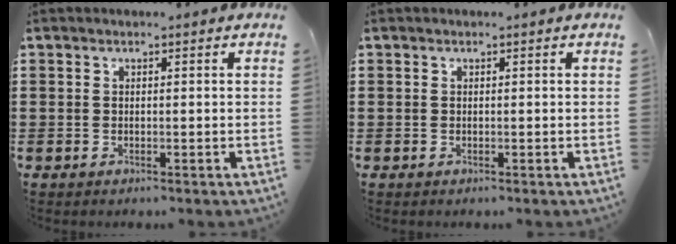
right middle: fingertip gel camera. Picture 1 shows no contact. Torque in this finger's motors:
{"motor_torque": [-0.11, 0.15, 0.26, 0.01]}